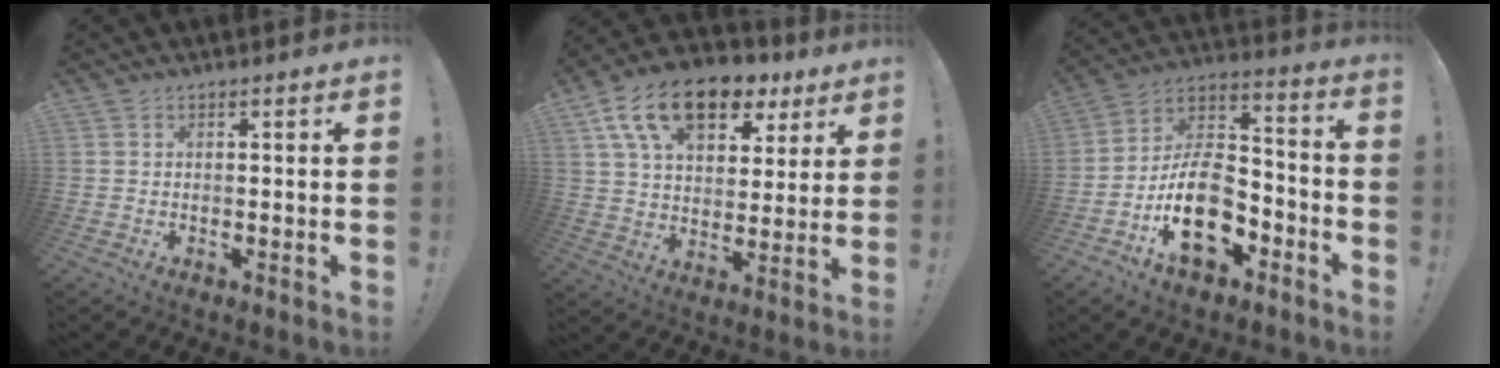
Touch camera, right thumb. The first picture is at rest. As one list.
[{"total": 18.1, "force": [10.1, 10.3, 10.9], "torque": [-0.185, -0.047, 0.182]}, {"total": 19.0, "force": [-8.3, 12.1, 12.0], "torque": [-0.191, 0.048, -0.132]}]